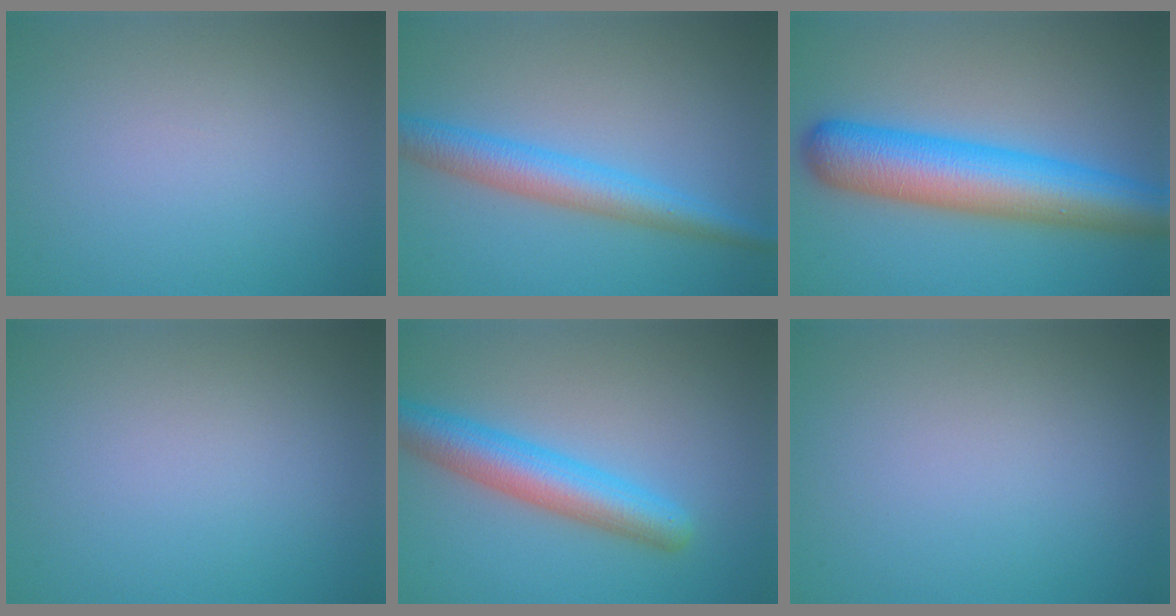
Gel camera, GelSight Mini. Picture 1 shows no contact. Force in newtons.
{"total": 4.6, "press": 4.6, "slide": 0.0}
{"total": 9.6, "press": 9.6, "slide": 0.3}
{"total": 0.0}
{"total": 5.6, "press": 5.6, "slide": 0.1}
{"total": 0.0}